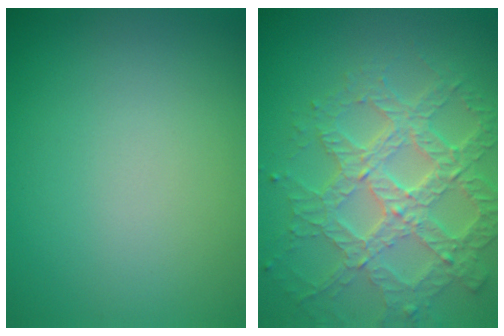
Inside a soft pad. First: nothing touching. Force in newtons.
{"total": 7.4, "press": 5.5, "slide": 5.0}